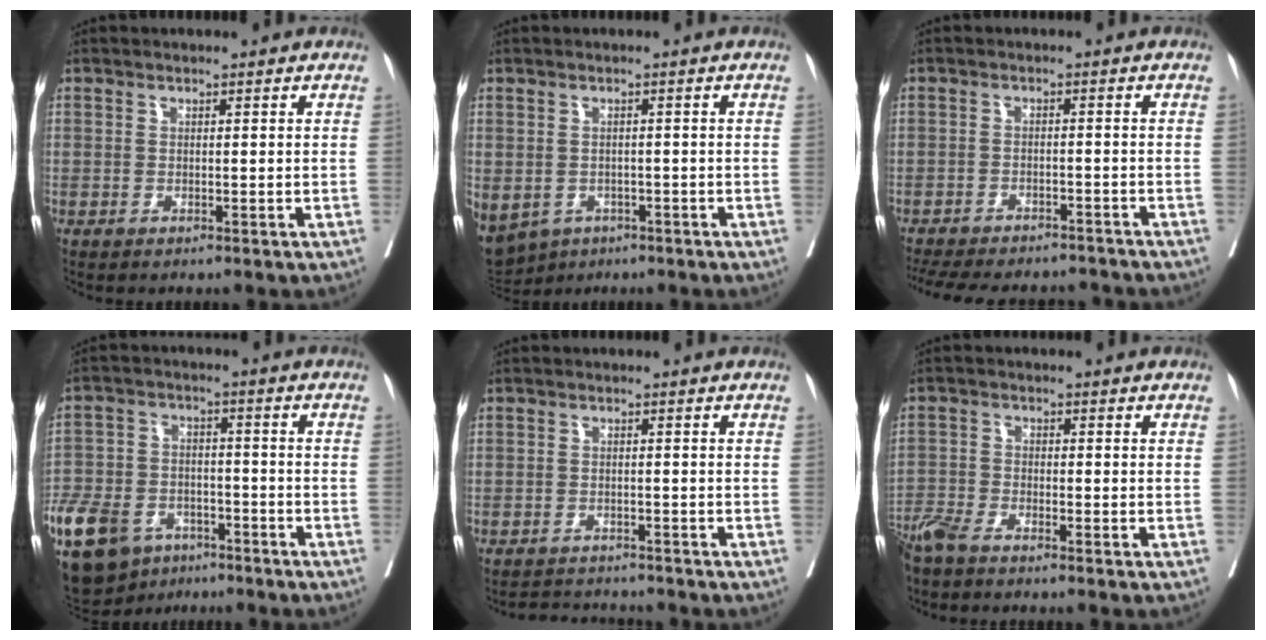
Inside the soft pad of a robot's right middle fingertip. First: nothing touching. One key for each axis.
{"total": 18.5, "fx": -8.2, "fy": 14.8, "fz": 7.5, "tx": -0.267, "ty": -0.017, "tz": -0.110}
{"total": 16.0, "fx": -14.2, "fy": 4.9, "fz": 5.4, "tx": -0.127, "ty": -0.007, "tz": -0.190}
{"total": 21.7, "fx": -13.3, "fy": 13.3, "fz": 10.9, "tx": -0.316, "ty": -0.023, "tz": -0.219}
{"total": 3.7, "fx": -3.6, "fy": 0.7, "fz": -0.3, "tx": 0.008, "ty": -0.005, "tz": -0.058}
{"total": 4.6, "fx": -4.0, "fy": 0.5, "fz": 2.1, "tx": -0.040, "ty": -0.012, "tz": -0.082}